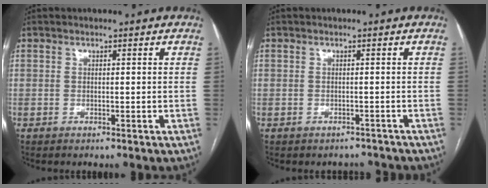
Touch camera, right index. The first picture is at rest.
{"total": 2.4, "force": [-2.1, 1.2, -0.5], "torque": [0.008, 0.006, -0.029]}